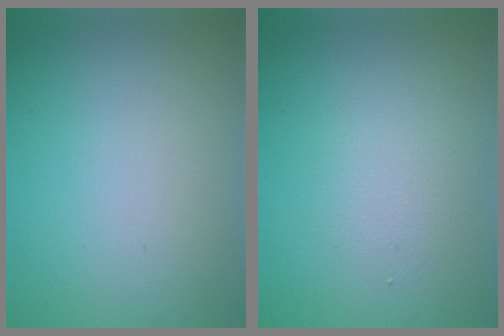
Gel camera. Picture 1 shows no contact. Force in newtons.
{"total": 2.2, "press": 2.2, "slide": 0.1}